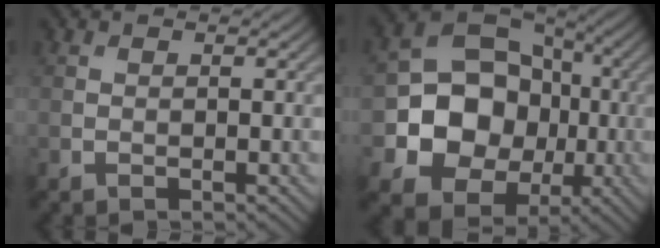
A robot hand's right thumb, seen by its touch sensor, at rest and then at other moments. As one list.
[{"total": 13.5, "force": [-2.3, 11.4, 6.8], "torque": [-0.143, -0.015, -0.057]}]